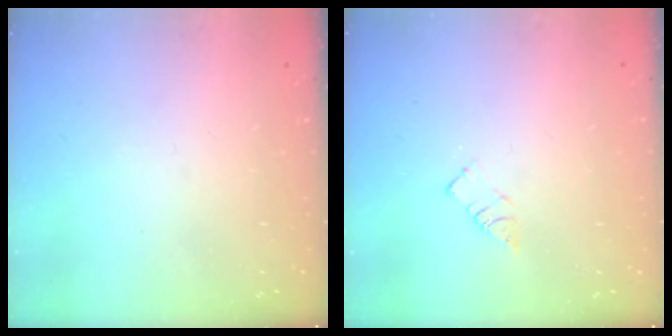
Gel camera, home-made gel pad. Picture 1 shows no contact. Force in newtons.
{"total": 3.6, "press": 3.6, "slide": 0.3}